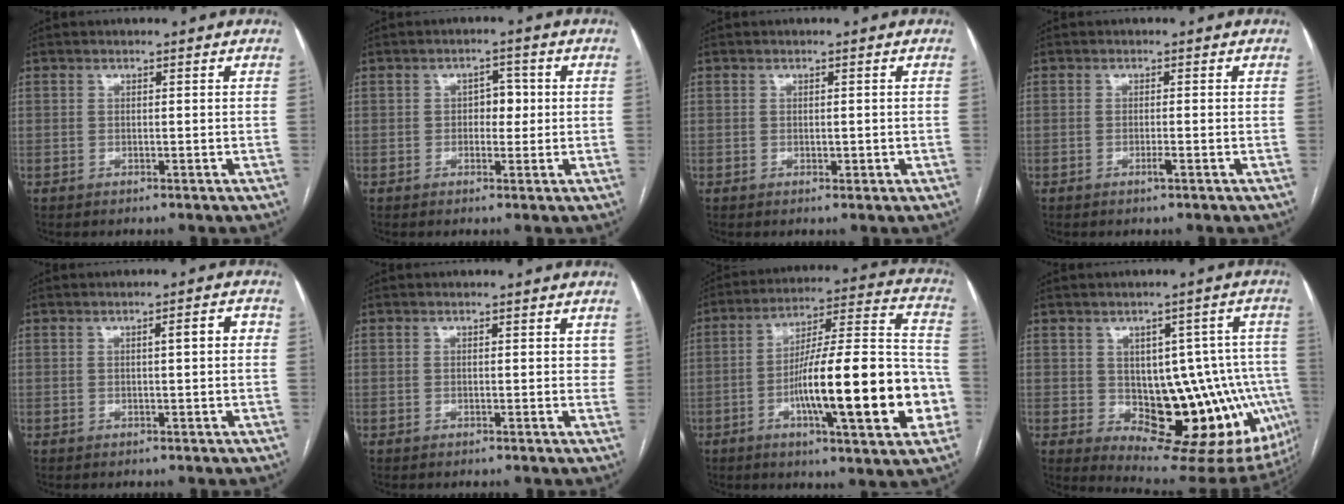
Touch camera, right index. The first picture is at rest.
{"total": 3.0, "force": [0.1, 1.8, 2.3], "torque": [-0.028, 0.011, 0.001]}
{"total": 1.0, "force": [0.0, 0.7, 0.6], "torque": [-0.005, 0.000, 0.003]}
{"total": 1.2, "force": [-0.6, -0.1, 1.0], "torque": [-0.020, -0.002, -0.010]}
{"total": 2.7, "force": [0.4, 0.2, 2.7], "torque": [-0.038, 0.009, 0.005]}
{"total": 1.0, "force": [0.5, 0.6, 0.6], "torque": [-0.001, 0.001, 0.002]}
{"total": 24.3, "force": [-6.4, 4.1, 23.1], "torque": [-0.296, 0.021, -0.088]}
{"total": 18.4, "force": [-2.8, 9.6, 15.5], "torque": [-0.135, 0.030, -0.009]}